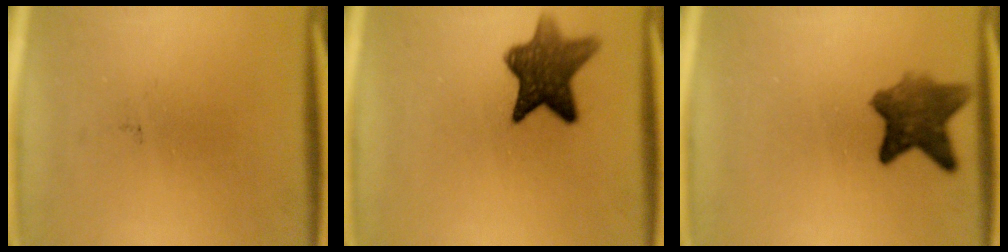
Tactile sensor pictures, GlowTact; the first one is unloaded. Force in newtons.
{"total": 9.6}
{"total": 7.1}